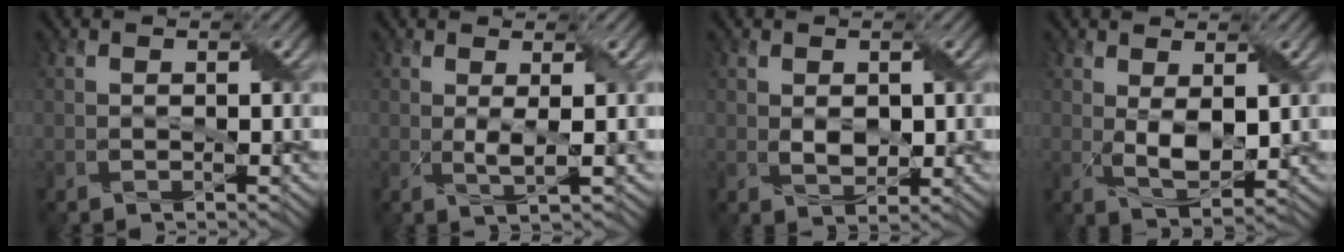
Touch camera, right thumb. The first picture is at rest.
{"total": 2.1, "force": [0.4, 0.1, 2.1], "torque": [-0.046, 0.000, 0.009]}
{"total": 2.4, "force": [0.3, 1.6, 1.8], "torque": [-0.039, -0.004, 0.010]}
{"total": 4.4, "force": [0.6, 2.1, 3.8], "torque": [-0.083, -0.007, 0.018]}